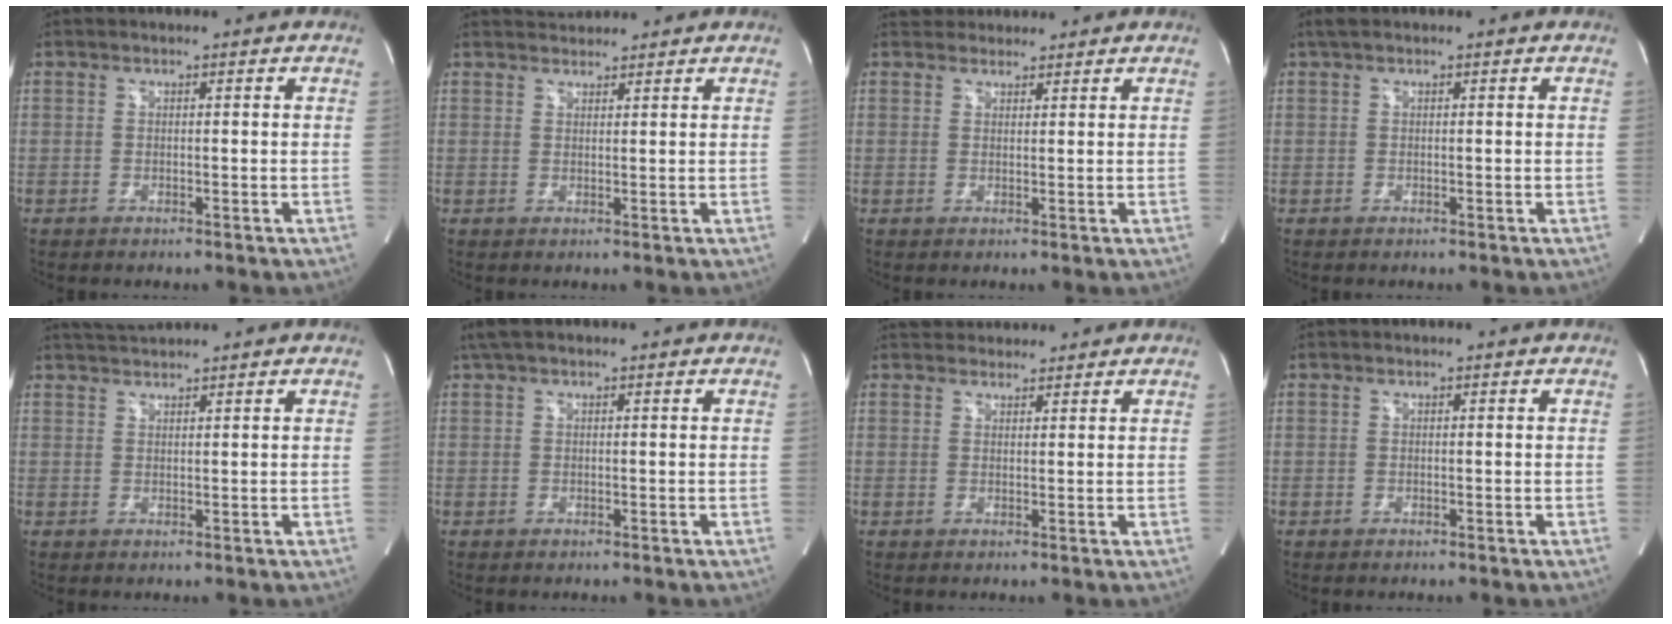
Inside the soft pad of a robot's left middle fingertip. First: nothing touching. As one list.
[{"total": 2.7, "force": [2.7, 0.5, 0.0], "torque": [-0.006, 0.022, 0.049]}, {"total": 3.3, "force": [3.0, 1.1, 0.0], "torque": [0.002, 0.025, 0.049]}, {"total": 1.7, "force": [1.2, 0.4, 1.2], "torque": [-0.024, 0.025, 0.020]}, {"total": 2.6, "force": [2.5, -0.4, 0.2], "torque": [-0.010, 0.014, 0.054]}, {"total": 3.5, "force": [2.6, 1.0, 2.3], "torque": [-0.047, 0.037, 0.049]}, {"total": 4.0, "force": [3.7, 1.6, 0.0], "torque": [0.004, 0.015, 0.053]}, {"total": 0.0}]